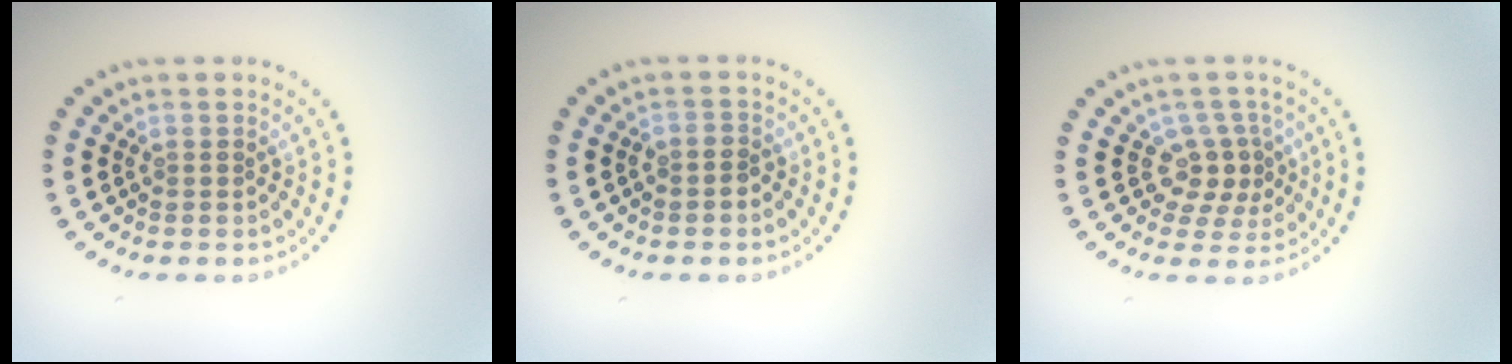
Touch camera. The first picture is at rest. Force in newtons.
{"total": 1.0, "press": 0.7, "slide": 0.6}
{"total": 2.8, "press": 2.1, "slide": 1.8}